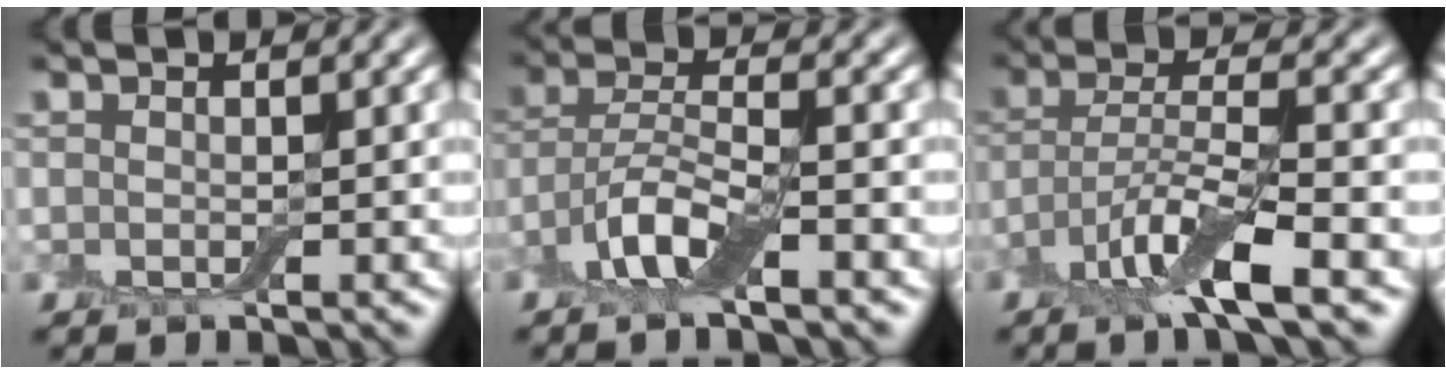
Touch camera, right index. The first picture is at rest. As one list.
[{"total": 4.6, "force": [-2.7, 1.3, 3.5], "torque": [-0.071, 0.004, -0.060]}, {"total": 5.5, "force": [-3.1, 0.9, 4.4], "torque": [-0.086, -0.001, -0.068]}]